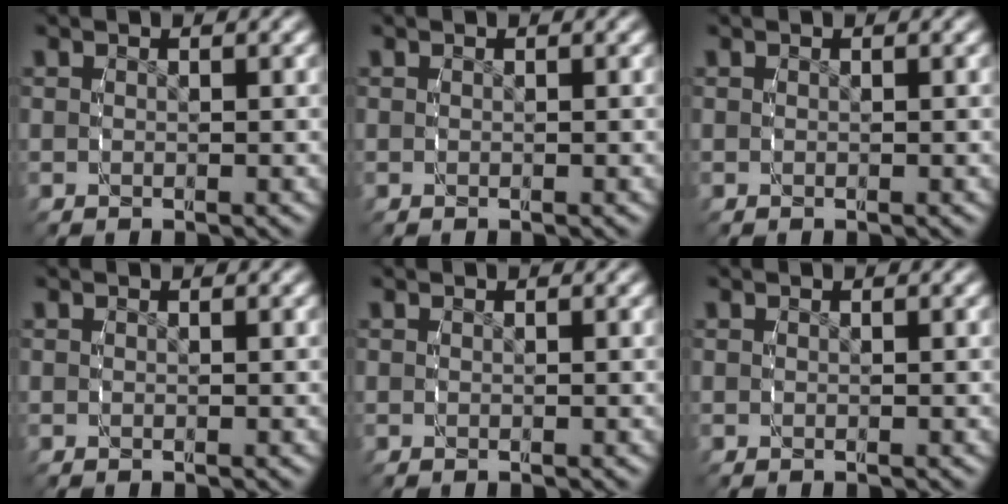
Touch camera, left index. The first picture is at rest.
{"total": 0.0}
{"total": 0.0}
{"total": 0.0}
{"total": 0.0}
{"total": 0.0}